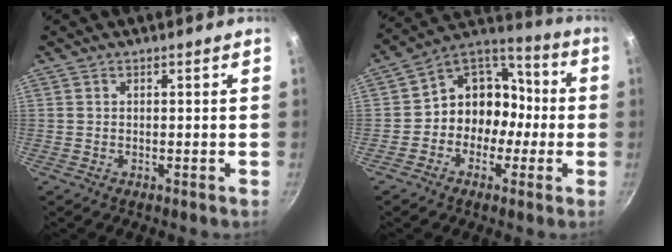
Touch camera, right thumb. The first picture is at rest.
{"total": 12.7, "force": [-2.4, 10.9, 6.1], "torque": [-0.034, 0.061, -0.055]}